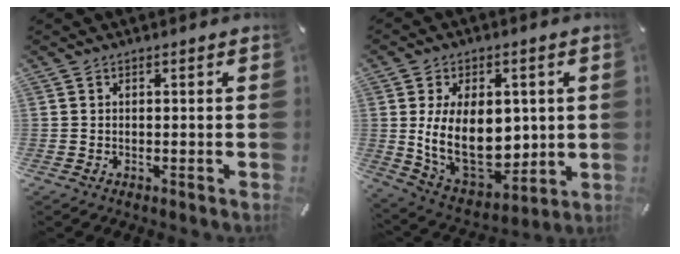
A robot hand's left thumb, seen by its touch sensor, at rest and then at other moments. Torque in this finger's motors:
{"motor_torque": [1.75, 3.26, 1.29, -1.02, 0.59]}